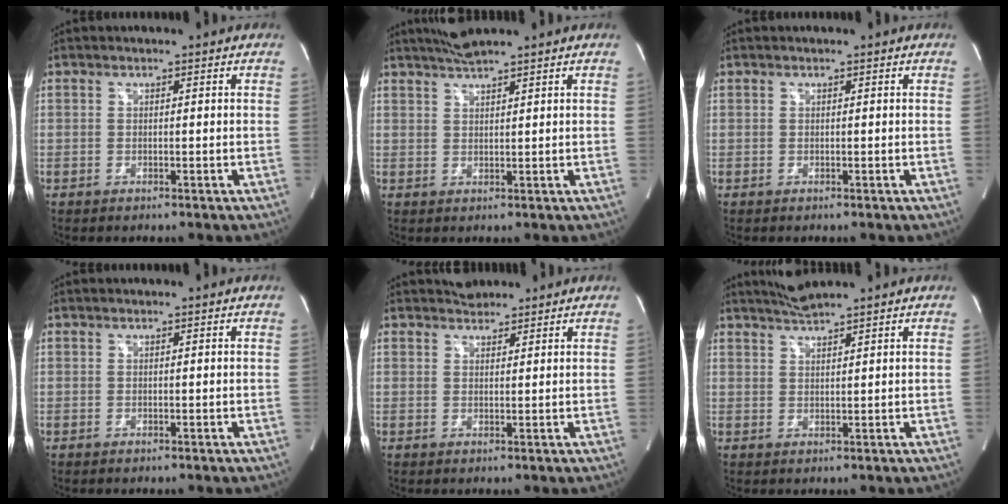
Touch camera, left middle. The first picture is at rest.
{"total": 4.0, "force": [3.5, -0.4, 1.8], "torque": [-0.038, 0.014, 0.068]}
{"total": 0.0}
{"total": 0.0}
{"total": 2.4, "force": [2.2, 0.9, 0.1], "torque": [-0.007, 0.010, 0.037]}
{"total": 3.5, "force": [3.3, -0.6, 1.2], "torque": [-0.028, 0.008, 0.065]}